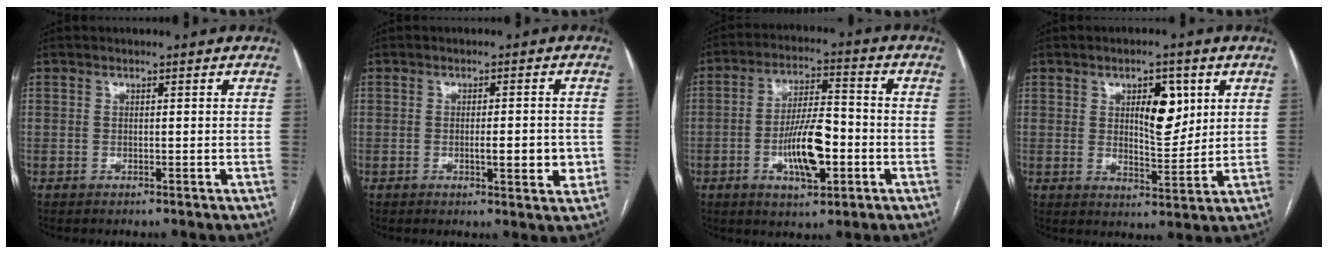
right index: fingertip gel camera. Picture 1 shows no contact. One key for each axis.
{"total": 4.8, "fx": -0.9, "fy": 1.2, "fz": 4.6, "tx": -0.064, "ty": -0.003, "tz": -0.009}
{"total": 10.6, "fx": -3.0, "fy": 3.3, "fz": 9.6, "tx": -0.178, "ty": 0.007, "tz": -0.049}
{"total": 7.4, "fx": 2.6, "fy": 2.9, "fz": 6.2, "tx": -0.097, "ty": 0.000, "tz": 0.045}